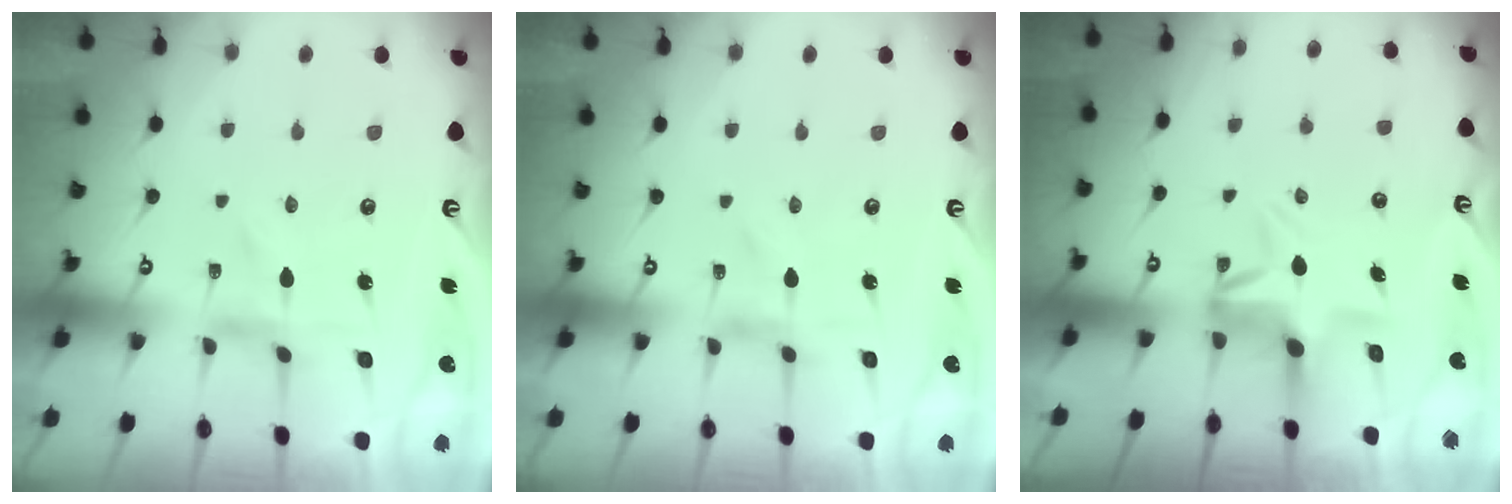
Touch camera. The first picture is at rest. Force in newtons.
{"total": 0.0}
{"total": 5.9, "press": 5.9, "slide": 0.7}